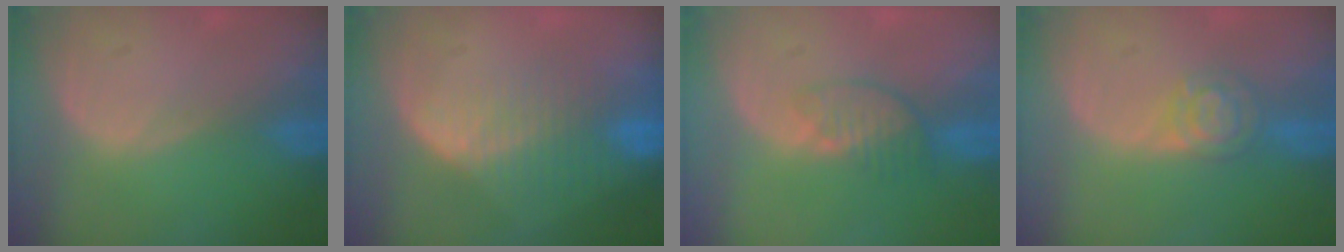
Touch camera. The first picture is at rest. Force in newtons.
{"total": 8.5, "press": 7.3, "slide": 4.4}
{"total": 3.8, "press": 3.3, "slide": 1.8}
{"total": 4.9, "press": 4.3, "slide": 2.3}